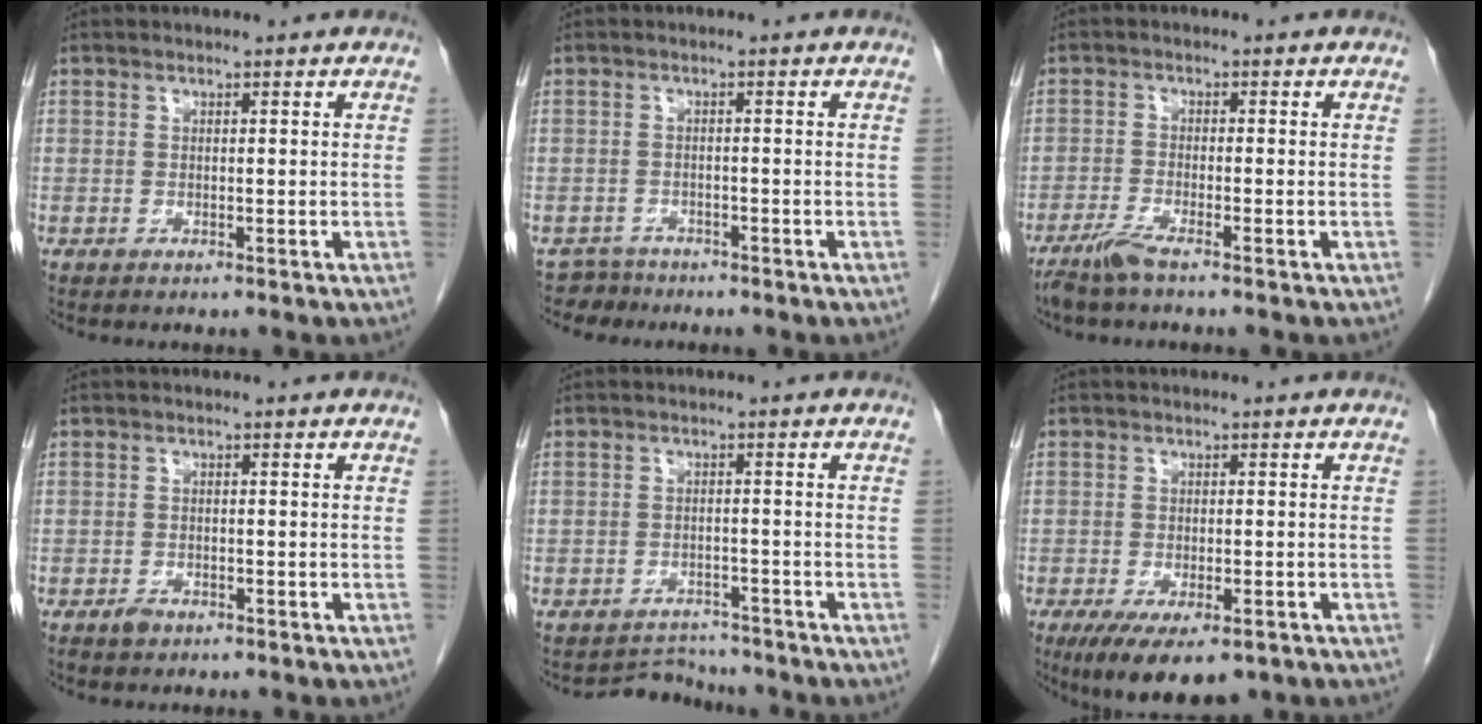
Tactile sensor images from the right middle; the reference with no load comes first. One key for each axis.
{"total": 2.4, "fx": -2.0, "fy": 0.8, "fz": -1.0, "tx": 0.013, "ty": -0.003, "tz": -0.036}
{"total": 3.3, "fx": -2.6, "fy": -0.1, "fz": 1.9, "tx": -0.049, "ty": -0.009, "tz": -0.057}
{"total": 1.4, "fx": -1.1, "fy": 0.7, "fz": 0.5, "tx": -0.012, "ty": 0.001, "tz": -0.016}
{"total": 3.9, "fx": -3.6, "fy": 0.6, "fz": -1.3, "tx": 0.020, "ty": 0.006, "tz": -0.053}
{"total": 9.1, "fx": -6.0, "fy": 3.3, "fz": 6.0, "tx": -0.096, "ty": -0.017, "tz": -0.089}